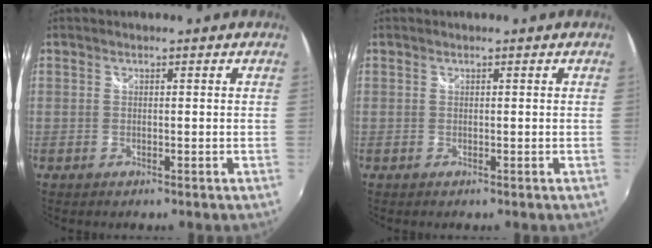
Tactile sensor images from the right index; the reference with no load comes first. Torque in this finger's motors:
{"motor_torque": [0.08, 0.06, 0.00, 0.00]}